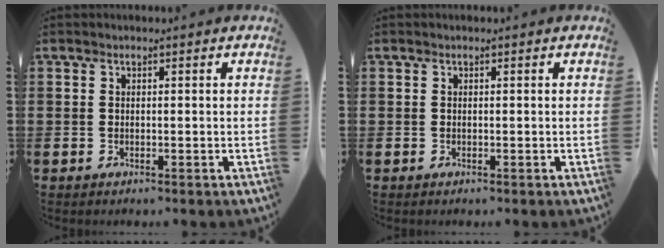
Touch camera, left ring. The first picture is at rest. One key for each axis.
{"total": 0.0}